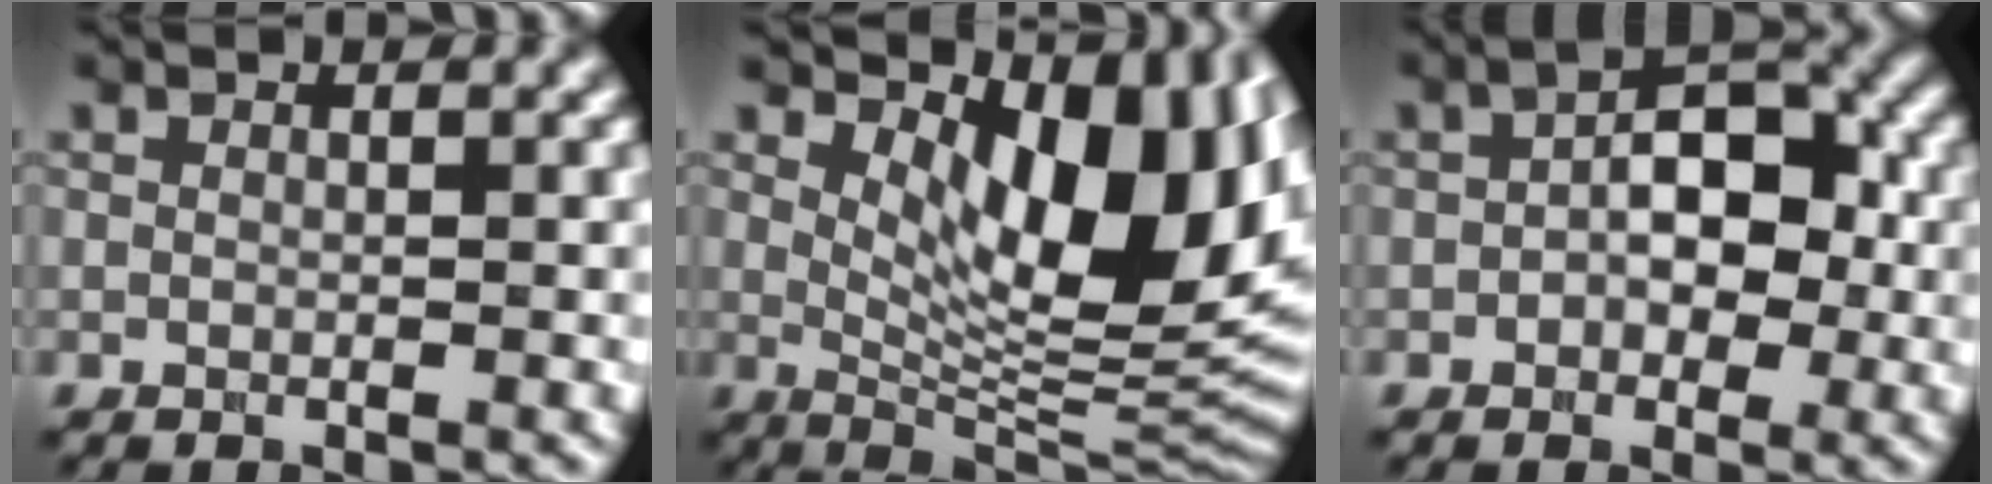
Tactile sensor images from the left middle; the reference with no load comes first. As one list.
[{"total": 12.5, "force": [4.0, 5.8, 10.3], "torque": [-0.126, -0.008, 0.079]}, {"total": 5.2, "force": [0.0, 3.0, 4.3], "torque": [-0.049, 0.015, -0.005]}]